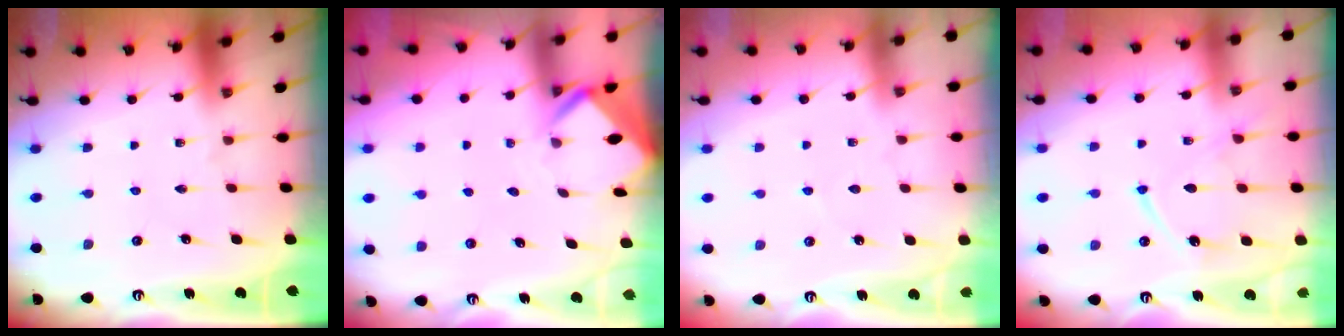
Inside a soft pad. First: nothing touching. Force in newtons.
{"total": 2.8, "press": 2.8, "slide": 0.2}
{"total": 2.4, "press": 2.4, "slide": 0.3}
{"total": 11.7, "press": 11.7, "slide": 1.1}